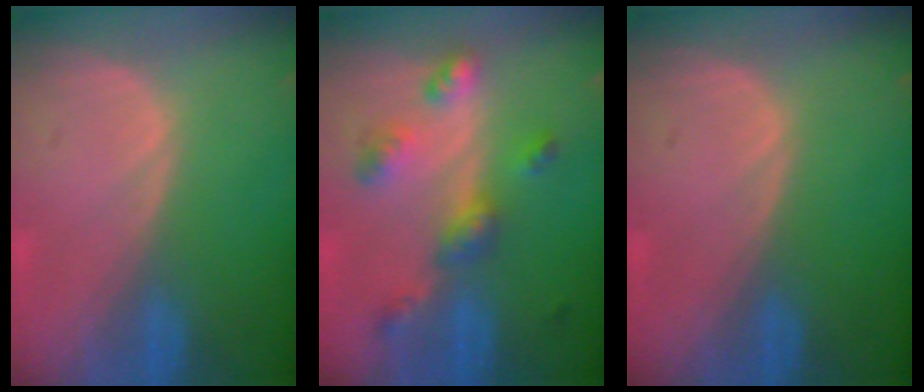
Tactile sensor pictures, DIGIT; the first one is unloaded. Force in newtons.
{"total": 6.8, "press": 6.0, "slide": 3.2}
{"total": 0.0}